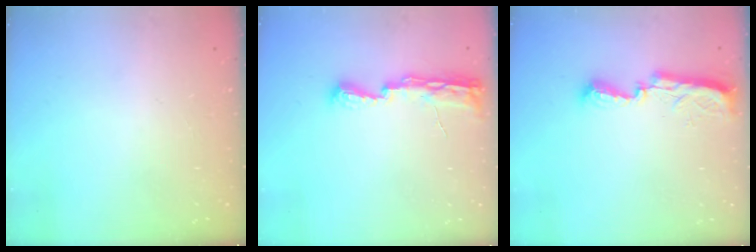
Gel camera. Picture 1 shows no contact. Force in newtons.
{"total": 8.9, "press": 8.5, "slide": 2.3}
{"total": 8.3, "press": 8.3, "slide": 0.9}